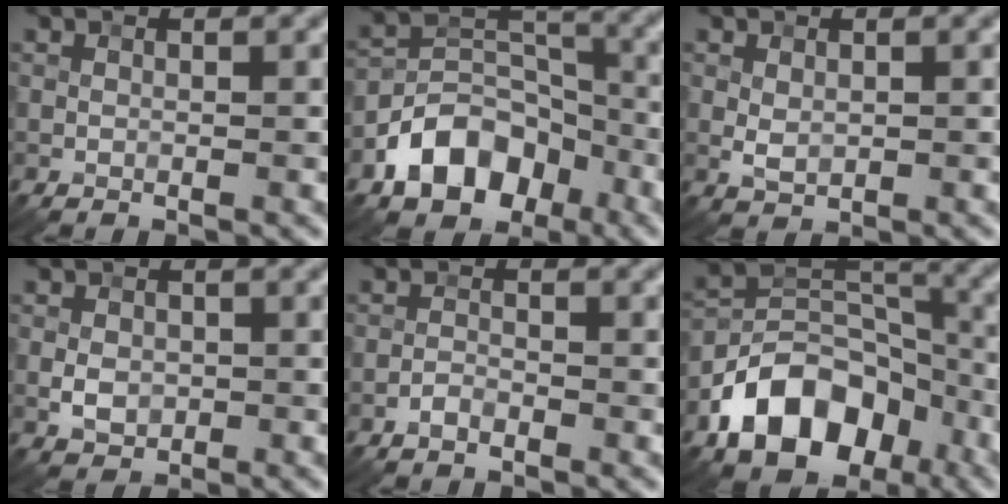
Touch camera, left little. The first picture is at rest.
{"total": 7.7, "force": [-4.3, 5.2, 3.8], "torque": [-0.049, -0.002, -0.086]}
{"total": 1.5, "force": [0.2, 1.1, 1.1], "torque": [-0.022, -0.001, 0.006]}
{"total": 2.2, "force": [-0.3, 1.7, 1.3], "torque": [-0.023, -0.002, -0.009]}
{"total": 1.2, "force": [-0.9, 0.5, 0.6], "torque": [-0.010, 0.003, -0.019]}
{"total": 10.3, "force": [-5.3, 6.7, 5.8], "torque": [-0.089, 0.004, -0.100]}